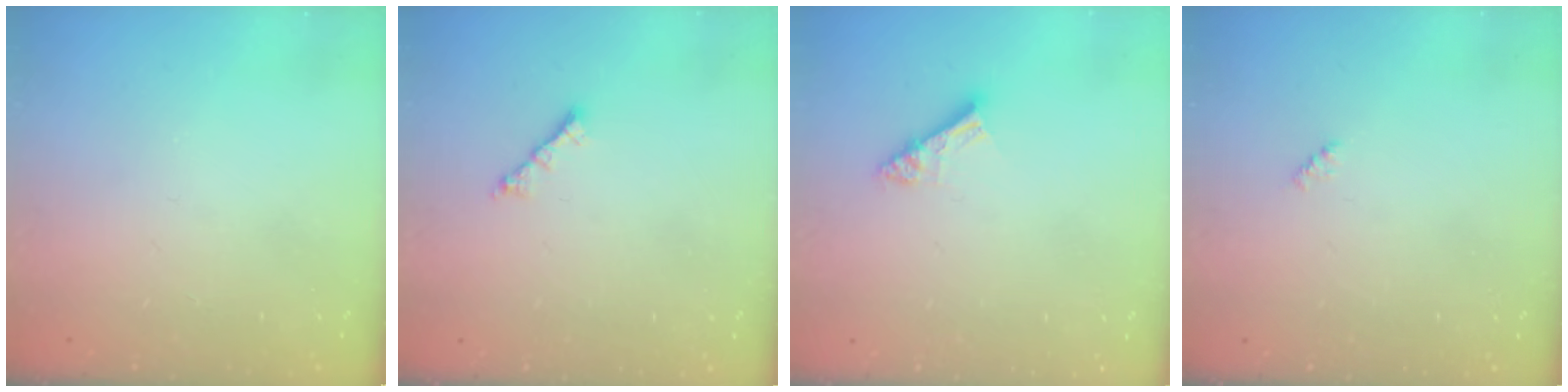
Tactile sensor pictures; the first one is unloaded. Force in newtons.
{"total": 1.8, "press": 1.7, "slide": 0.6}
{"total": 7.2, "press": 7.2, "slide": 0.5}
{"total": 2.4, "press": 2.4, "slide": 0.4}